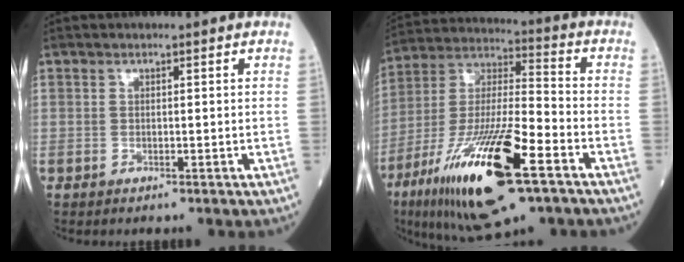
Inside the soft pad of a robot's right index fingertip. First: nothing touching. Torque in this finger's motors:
{"motor_torque": [0.85, -0.69, 1.05, 0.21]}